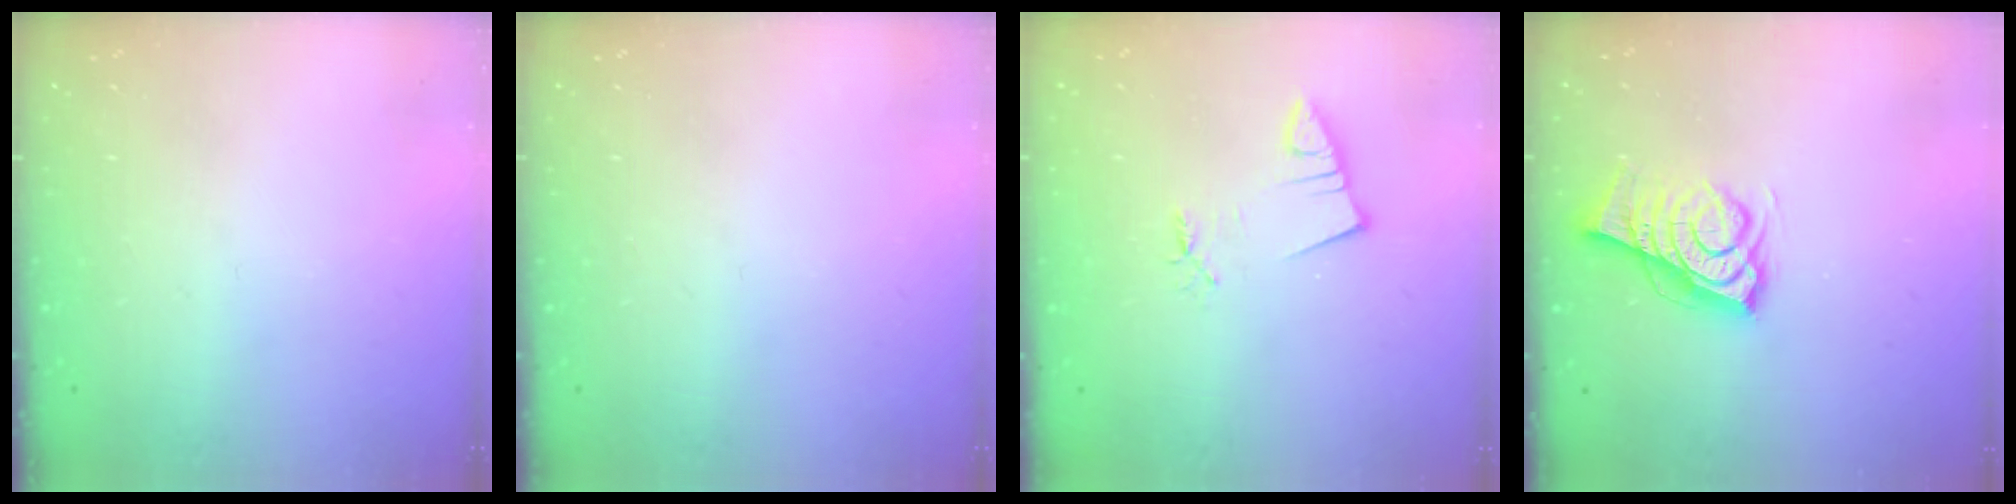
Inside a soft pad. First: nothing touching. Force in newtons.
{"total": 0.0}
{"total": 2.0, "press": 2.0, "slide": 0.2}
{"total": 8.9, "press": 8.3, "slide": 3.2}